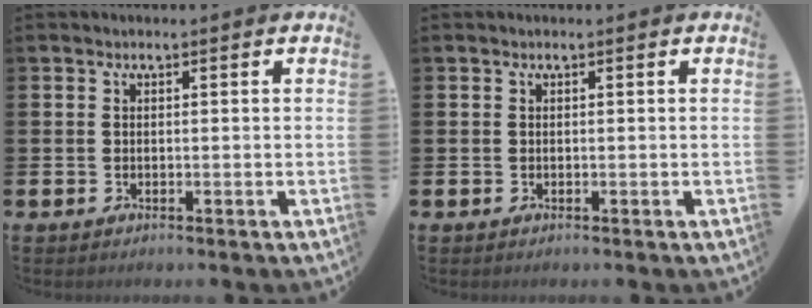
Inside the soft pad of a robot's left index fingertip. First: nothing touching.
{"total": 0.0}